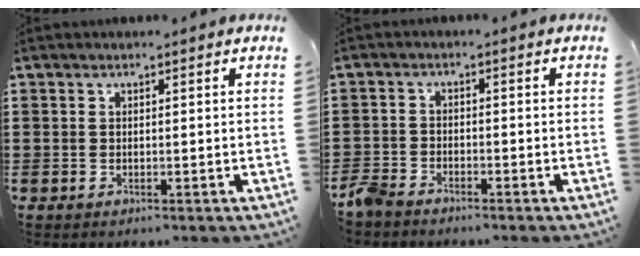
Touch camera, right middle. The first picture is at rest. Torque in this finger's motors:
{"motor_torque": [1.00, 0.90, 0.17, 0.13]}